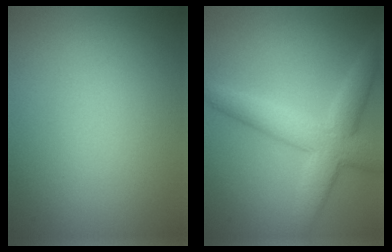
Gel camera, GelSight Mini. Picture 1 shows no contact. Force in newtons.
{"total": 5.8, "press": 5.8, "slide": 0.4}